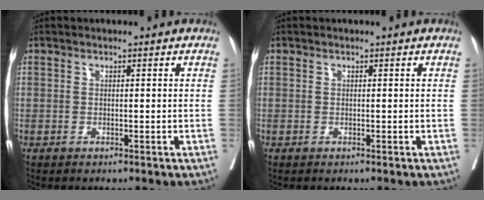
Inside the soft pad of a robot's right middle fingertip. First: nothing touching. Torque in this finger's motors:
{"motor_torque": [0.00, 0.00, 0.00, 0.00]}